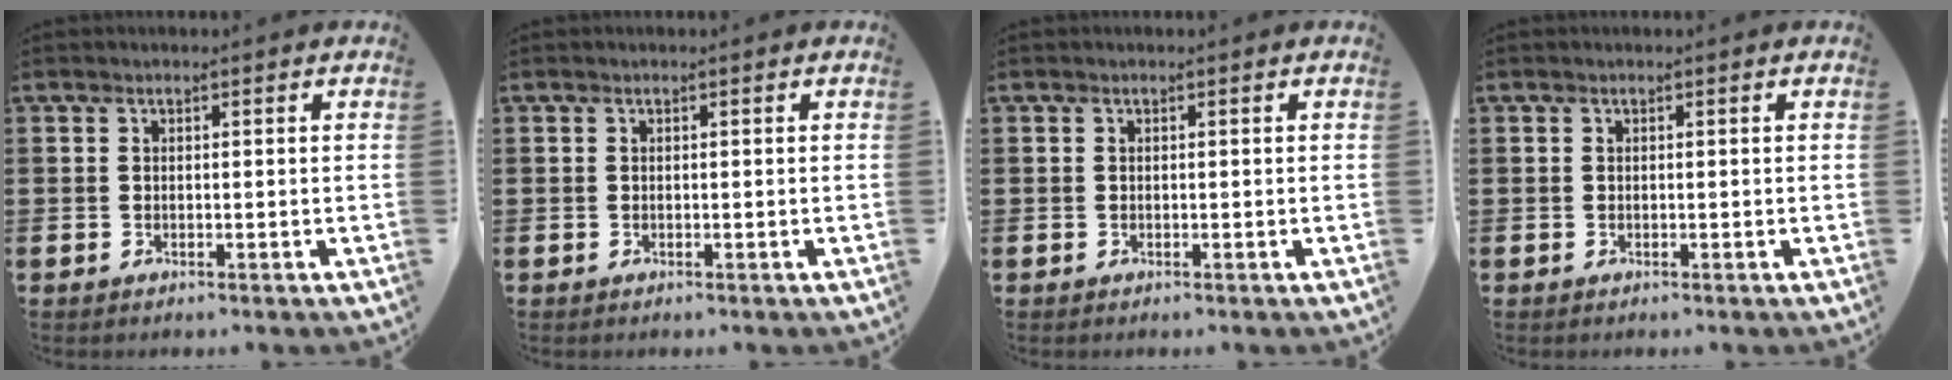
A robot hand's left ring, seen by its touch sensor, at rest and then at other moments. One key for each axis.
{"total": 0.0}
{"total": 0.0}
{"total": 0.0}